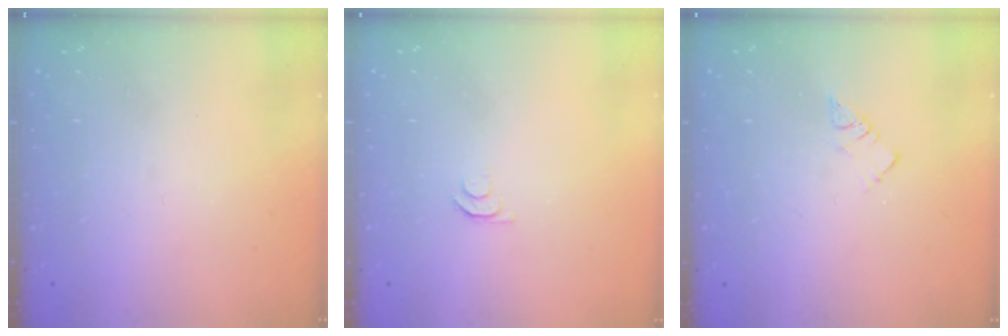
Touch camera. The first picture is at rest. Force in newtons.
{"total": 4.3, "press": 4.3, "slide": 0.7}
{"total": 3.2, "press": 3.2, "slide": 0.0}